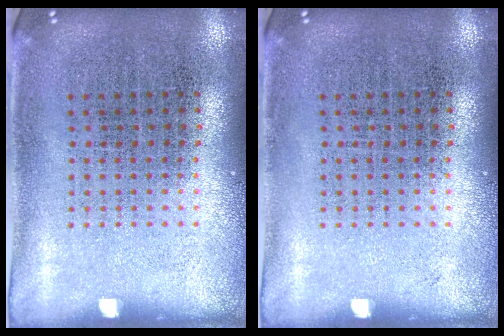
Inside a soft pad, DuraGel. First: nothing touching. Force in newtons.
{"total": 0.0}